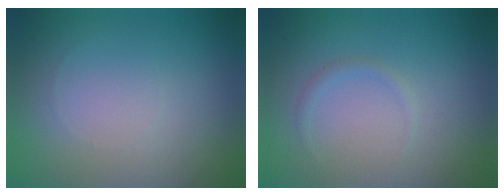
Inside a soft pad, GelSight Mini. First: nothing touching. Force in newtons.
{"total": 0.7, "press": 0.7, "slide": 0.1}